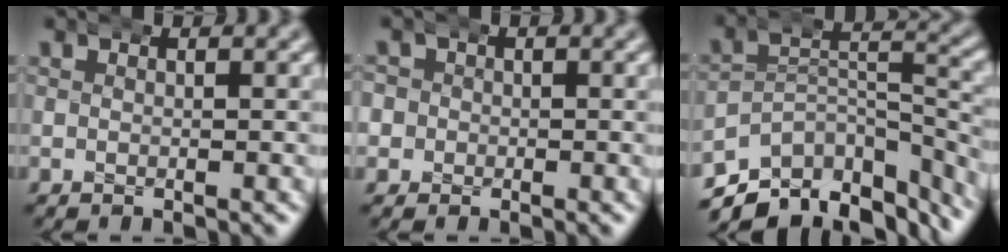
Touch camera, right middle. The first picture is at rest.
{"total": 3.5, "force": [-0.5, 3.4, 0.6], "torque": [-0.023, -0.001, -0.017]}
{"total": 13.0, "force": [-8.5, 7.6, 6.2], "torque": [-0.086, -0.034, -0.126]}